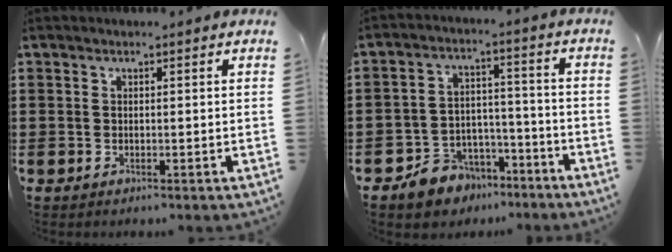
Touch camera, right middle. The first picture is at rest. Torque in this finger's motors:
{"motor_torque": [2.14, 0.00, 0.15, 0.05]}